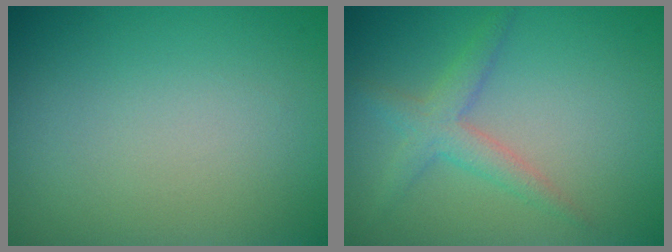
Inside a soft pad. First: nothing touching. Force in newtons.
{"total": 2.5, "press": 2.5, "slide": 0.2}